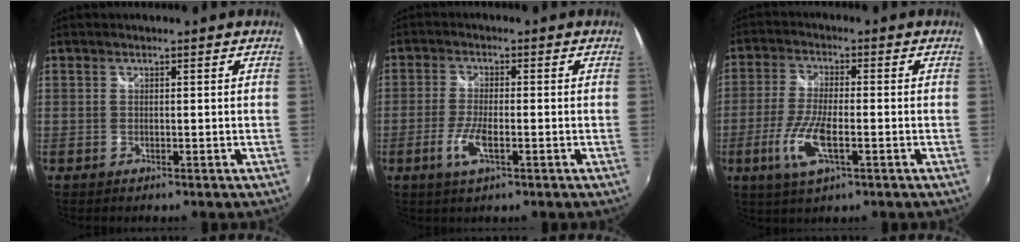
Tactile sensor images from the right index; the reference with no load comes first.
{"total": 5.3, "force": [-2.2, 1.2, 4.6], "torque": [-0.103, -0.008, -0.044]}
{"total": 9.2, "force": [-3.3, 2.6, 8.2], "torque": [-0.177, -0.012, -0.065]}